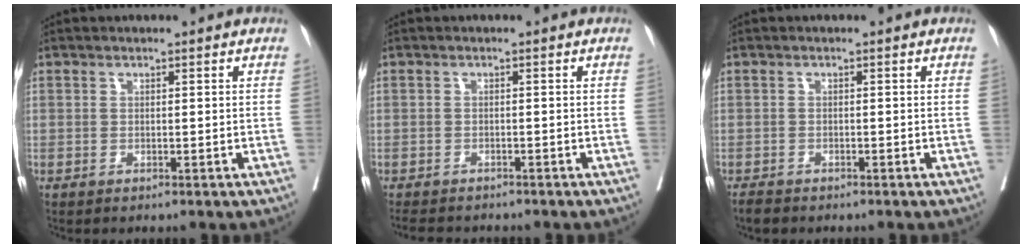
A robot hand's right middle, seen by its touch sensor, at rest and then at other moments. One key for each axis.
{"total": 5.9, "fx": -5.3, "fy": 1.8, "fz": 1.9, "tx": -0.025, "ty": -0.006, "tz": -0.077}
{"total": 1.6, "fx": -1.4, "fy": 0.6, "fz": 0.5, "tx": -0.012, "ty": -0.003, "tz": -0.023}